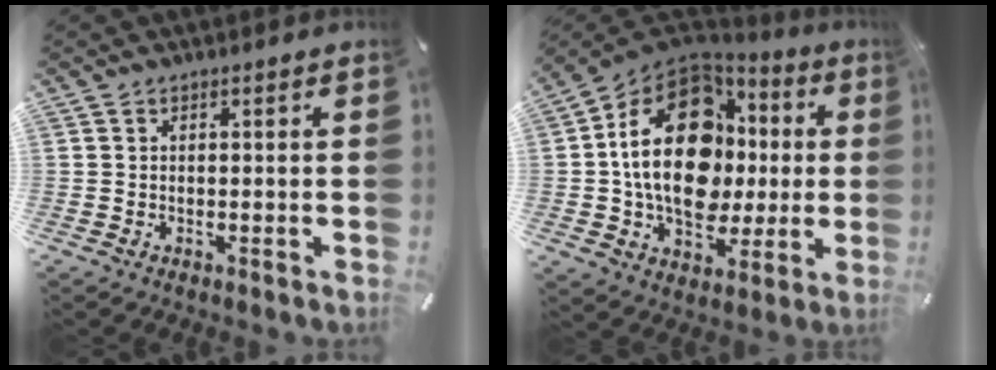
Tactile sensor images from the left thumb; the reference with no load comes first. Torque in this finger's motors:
{"motor_torque": [2.00, 2.00, 1.65, -1.12, 0.86]}